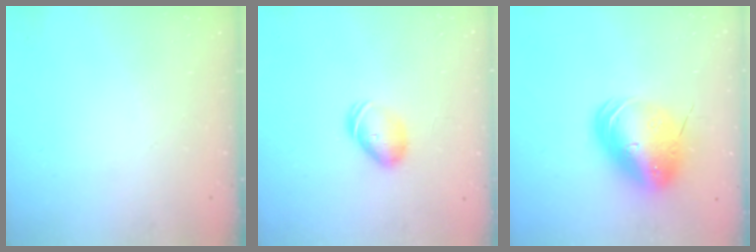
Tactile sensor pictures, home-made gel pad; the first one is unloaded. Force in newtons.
{"total": 8.3, "press": 8.3, "slide": 0.8}
{"total": 14.7, "press": 14.4, "slide": 2.9}